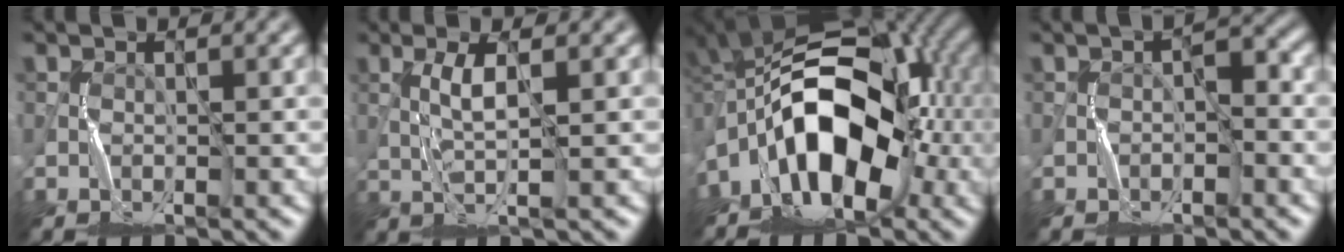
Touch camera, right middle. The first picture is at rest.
{"total": 2.5, "force": [0.6, -0.3, 2.4], "torque": [-0.052, 0.004, 0.014]}
{"total": 12.1, "force": [-3.3, 6.8, 9.4], "torque": [-0.154, 0.022, -0.077]}
{"total": 2.3, "force": [-0.7, 1.1, 1.9], "torque": [-0.021, 0.012, -0.012]}